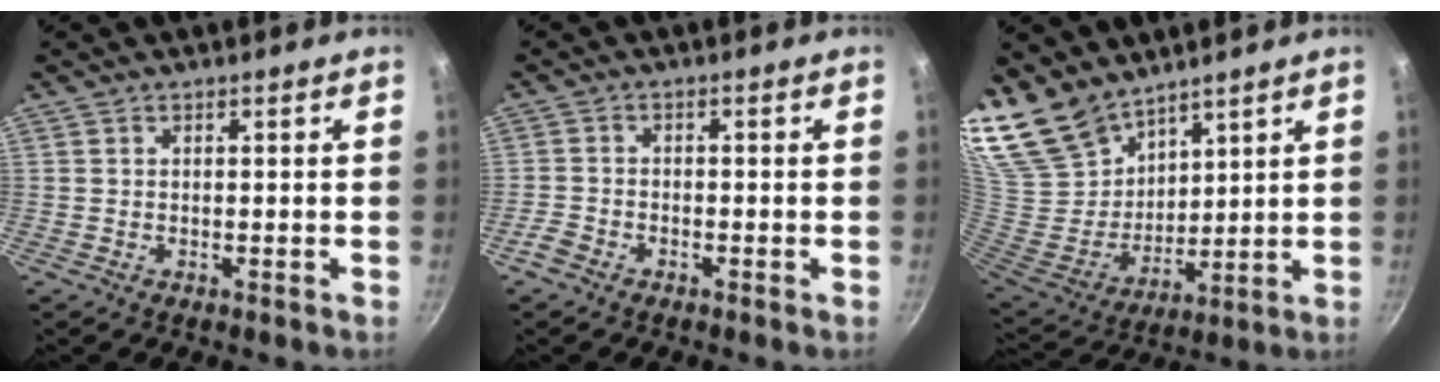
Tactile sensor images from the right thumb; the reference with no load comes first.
{"total": 2.9, "force": [-2.2, 1.6, 1.1], "torque": [-0.032, 0.020, -0.044]}
{"total": 18.8, "force": [14.9, 9.2, 7.0], "torque": [-0.140, -0.065, 0.319]}